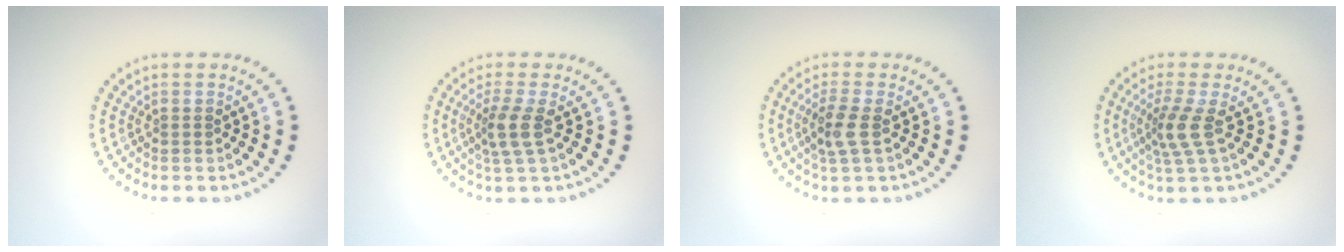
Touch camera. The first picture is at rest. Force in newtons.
{"total": 2.7, "press": 2.1, "slide": 1.7}
{"total": 2.7, "press": 2.4, "slide": 1.1}
{"total": 2.8, "press": 2.0, "slide": 1.9}